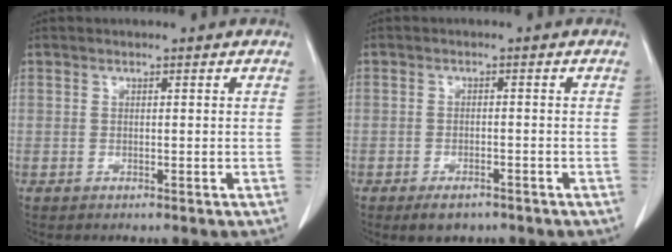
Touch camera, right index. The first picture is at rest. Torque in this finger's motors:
{"motor_torque": [0.28, -0.25, 0.07, 0.03]}